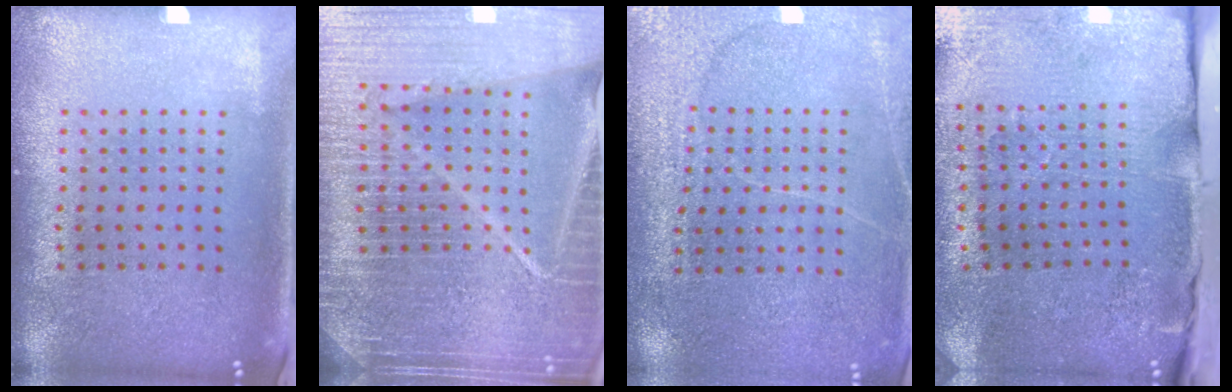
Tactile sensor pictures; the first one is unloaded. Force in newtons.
{"total": 6.7, "press": 5.8, "slide": 3.4}
{"total": 2.9, "press": 2.8, "slide": 0.4}
{"total": 4.8, "press": 3.9, "slide": 2.8}